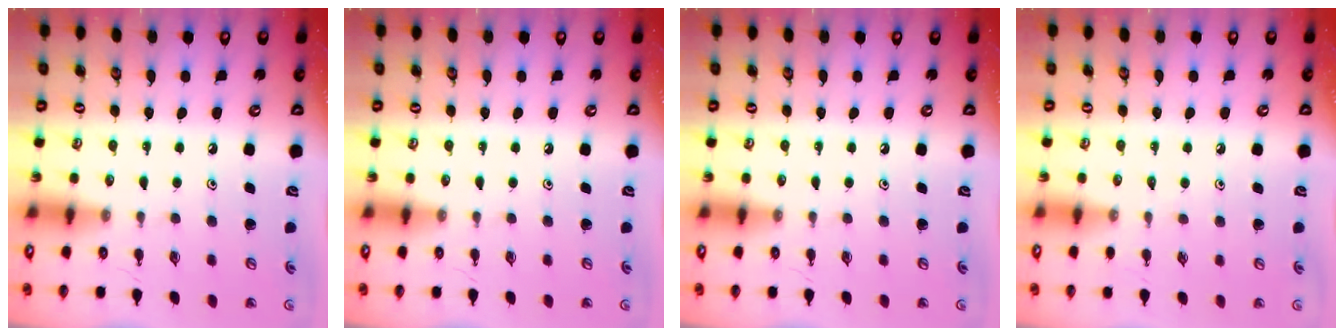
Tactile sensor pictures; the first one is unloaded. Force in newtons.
{"total": 0.0}
{"total": 0.0}
{"total": 1.9, "press": 1.8, "slide": 0.3}